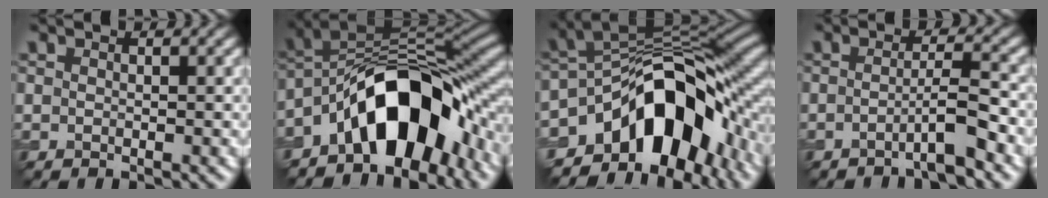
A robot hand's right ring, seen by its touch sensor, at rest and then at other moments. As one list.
[{"total": 12.0, "force": [-5.6, 6.1, 8.8], "torque": [-0.117, 0.022, -0.093]}, {"total": 13.7, "force": [-6.3, 7.9, 9.3], "torque": [-0.121, 0.010, -0.107]}, {"total": 2.8, "force": [-1.4, 0.1, 2.4], "torque": [-0.037, 0.014, -0.030]}]